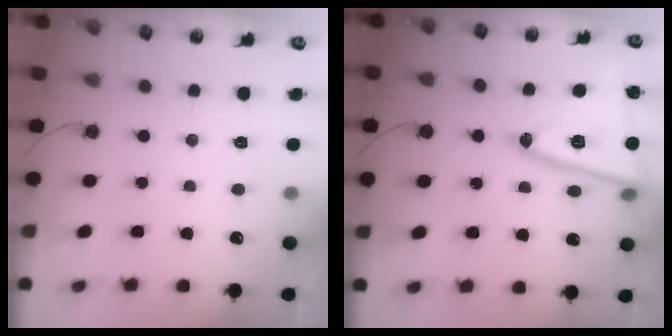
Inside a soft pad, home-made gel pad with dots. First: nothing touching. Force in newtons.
{"total": 19.8, "press": 19.7, "slide": 2.3}